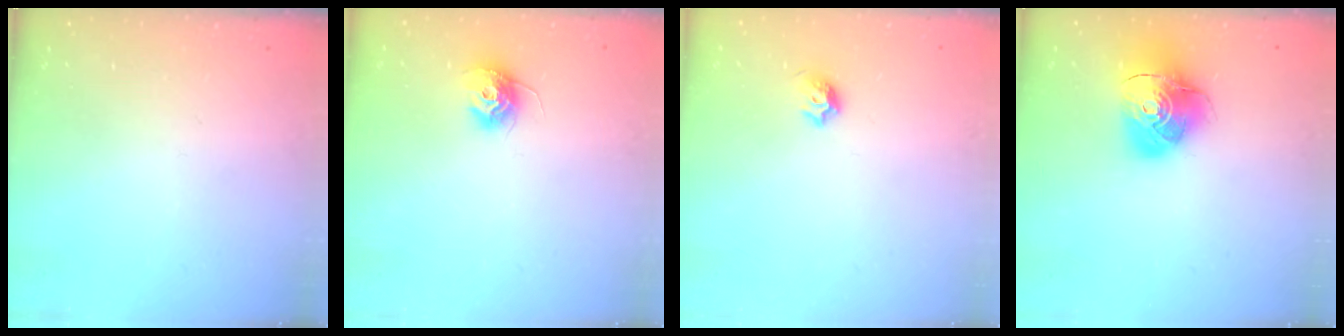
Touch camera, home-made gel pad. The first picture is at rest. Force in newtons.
{"total": 10.3, "press": 10.3, "slide": 0.4}
{"total": 4.9, "press": 4.8, "slide": 0.8}
{"total": 13.7, "press": 13.6, "slide": 1.6}